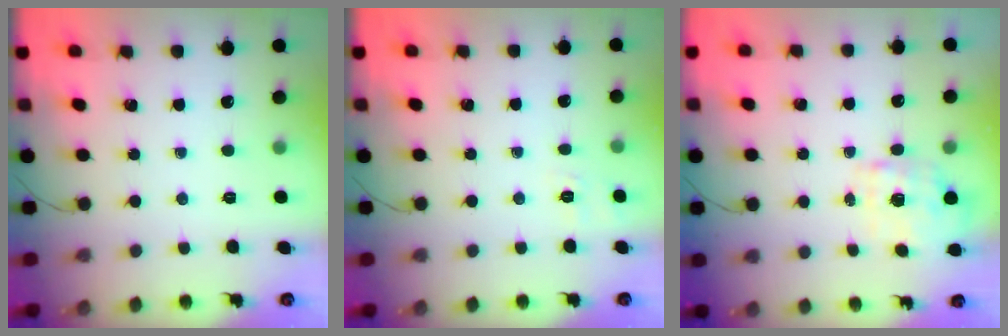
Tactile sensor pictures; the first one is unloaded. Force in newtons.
{"total": 2.7, "press": 2.1, "slide": 1.6}
{"total": 1.9, "press": 1.9, "slide": 0.5}